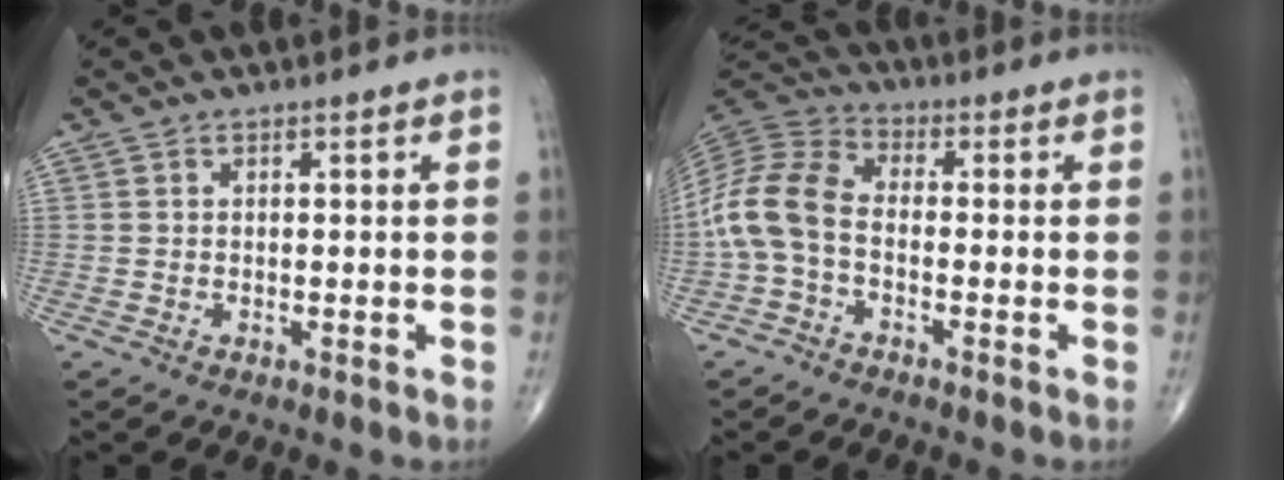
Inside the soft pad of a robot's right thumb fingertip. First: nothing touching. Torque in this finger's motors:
{"motor_torque": [0.21, 0.19, 0.70, -0.63, 0.38]}